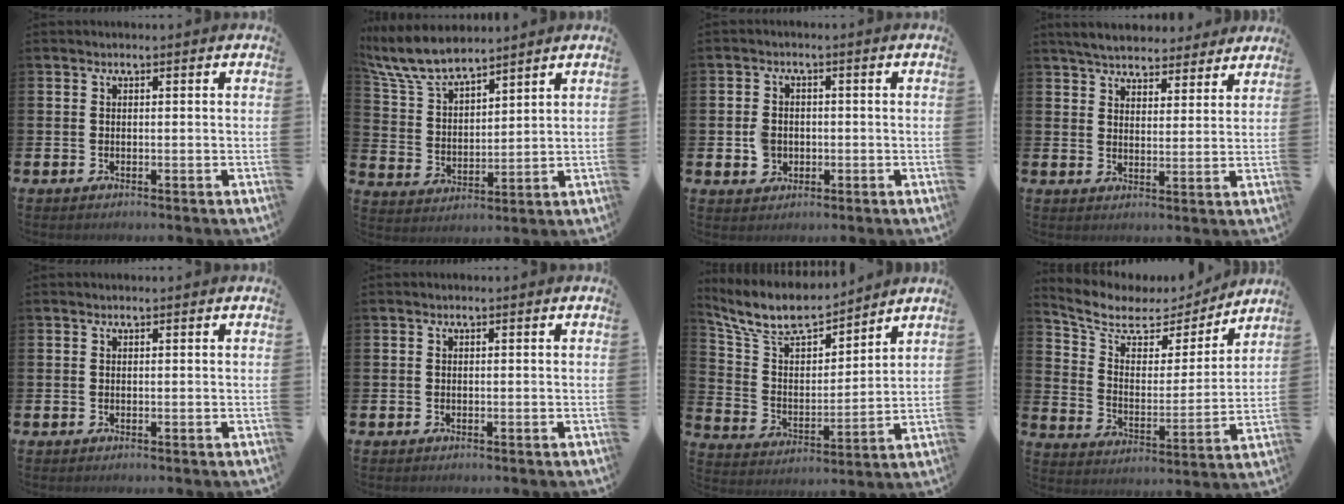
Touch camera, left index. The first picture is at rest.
{"total": 8.3, "force": [7.7, 1.7, 2.8], "torque": [-0.091, -0.029, 0.142]}
{"total": 3.1, "force": [-0.3, 2.7, 1.4], "torque": [-0.025, 0.006, -0.010]}
{"total": 5.4, "force": [5.3, 1.2, 0.5], "torque": [-0.030, -0.027, 0.095]}
{"total": 0.0}
{"total": 0.0}
{"total": 9.6, "force": [8.8, 2.5, 3.1], "torque": [-0.109, -0.054, 0.158]}
{"total": 7.6, "force": [6.4, 3.5, 2.2], "torque": [-0.090, -0.040, 0.110]}